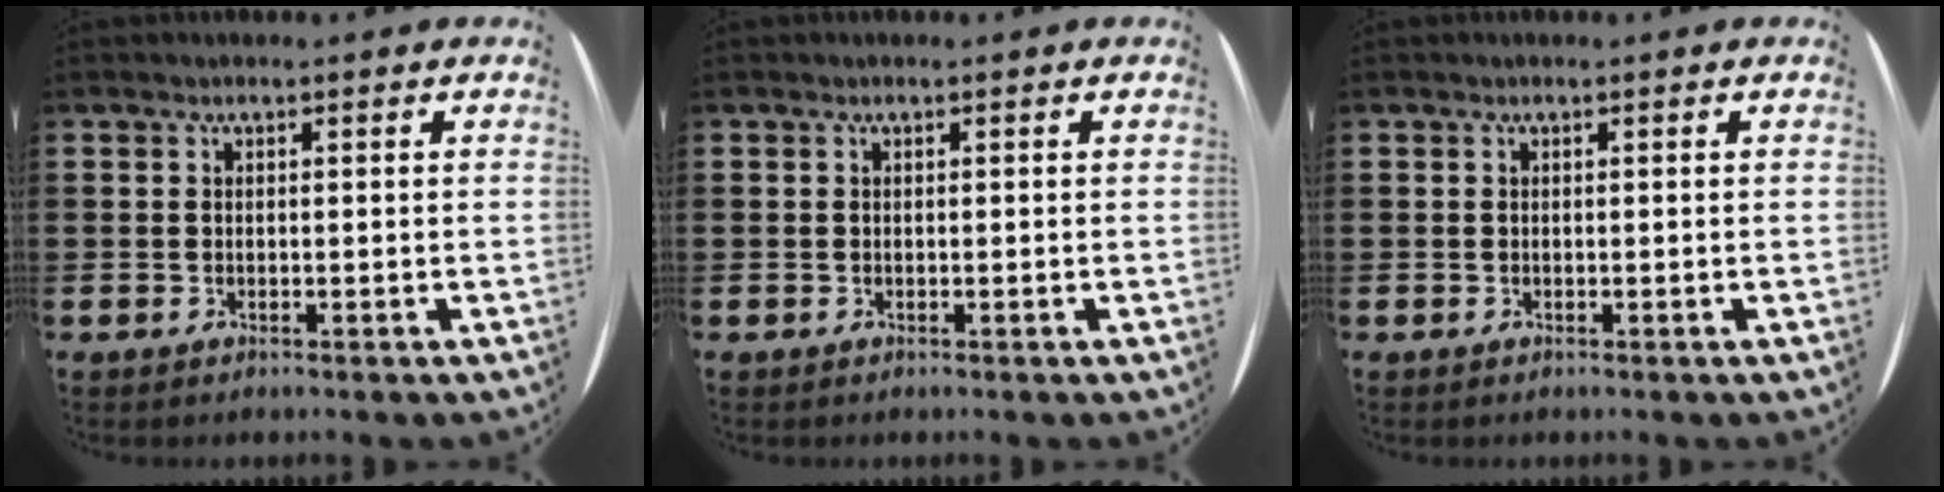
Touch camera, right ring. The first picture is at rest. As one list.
[{"total": 0.0}, {"total": 0.0}]